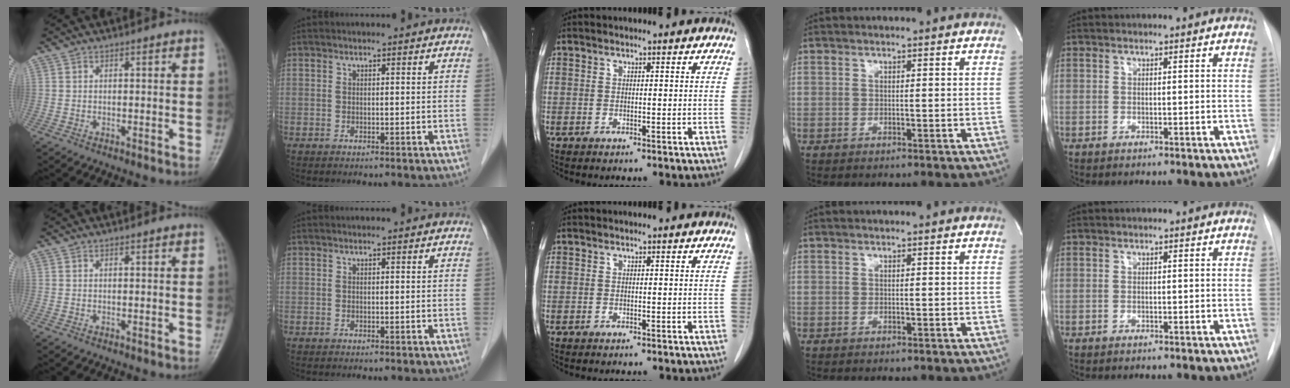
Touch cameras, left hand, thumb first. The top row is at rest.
{}